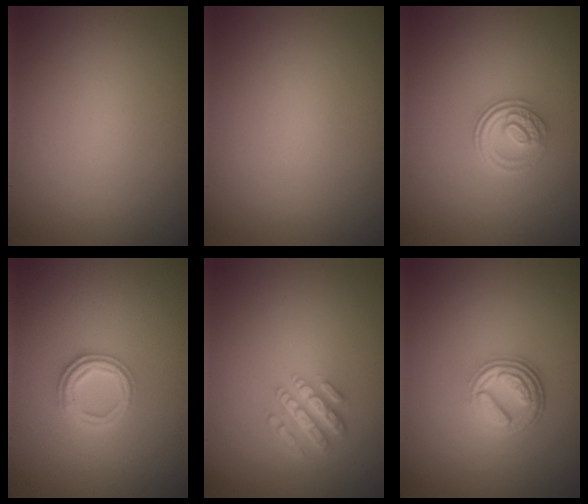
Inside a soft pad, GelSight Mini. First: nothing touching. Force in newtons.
{"total": 0.0}
{"total": 2.9, "press": 2.4, "slide": 1.6}
{"total": 2.5, "press": 2.4, "slide": 0.6}
{"total": 4.2, "press": 3.1, "slide": 2.9}
{"total": 4.5, "press": 3.4, "slide": 2.9}